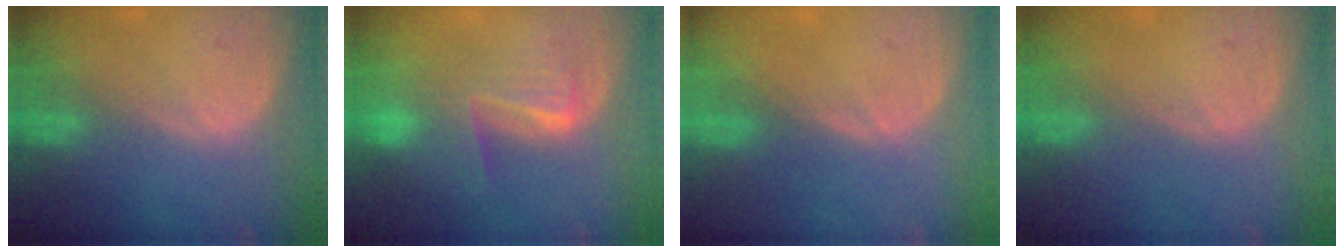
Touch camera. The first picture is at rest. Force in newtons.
{"total": 6.5, "press": 6.3, "slide": 1.3}
{"total": 0.6, "press": 0.4, "slide": 0.4}
{"total": 0.0}